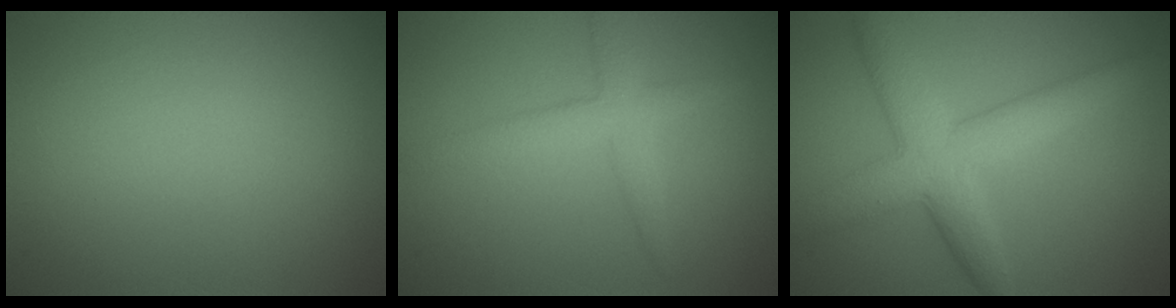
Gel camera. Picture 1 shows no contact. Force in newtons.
{"total": 2.8, "press": 2.8, "slide": 0.1}
{"total": 5.9, "press": 5.9, "slide": 0.2}